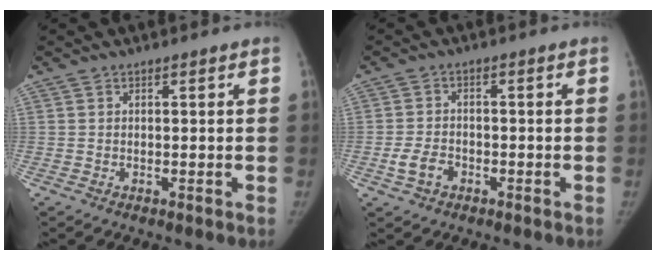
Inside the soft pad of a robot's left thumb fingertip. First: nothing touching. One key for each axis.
{"total": 4.3, "fx": -1.9, "fy": 3.0, "fz": 2.5, "tx": -0.045, "ty": 0.015, "tz": -0.033}